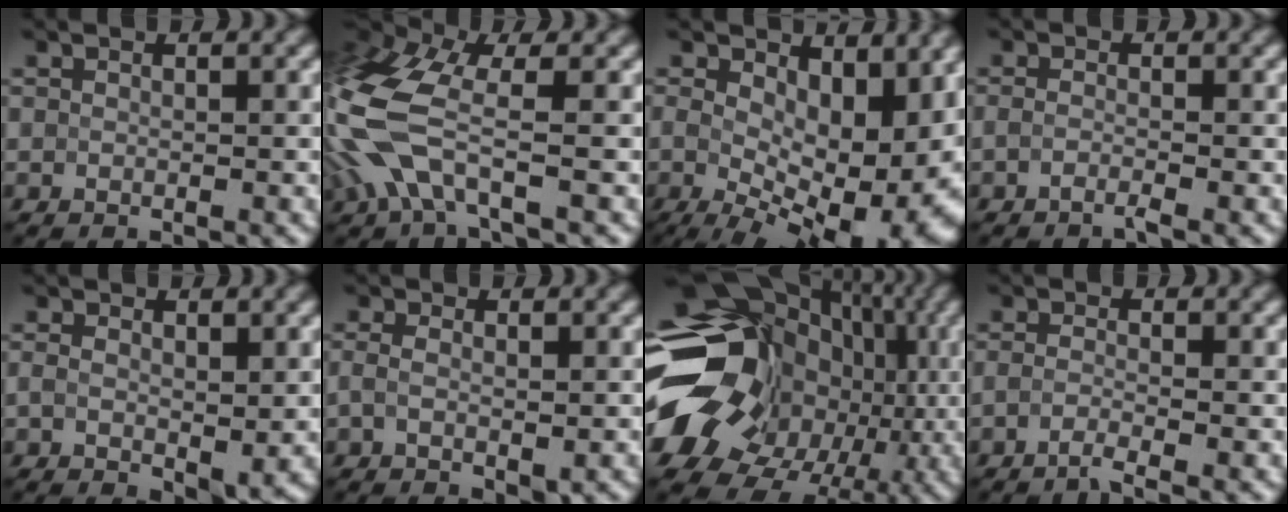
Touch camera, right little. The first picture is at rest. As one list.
[{"total": 7.3, "force": [-2.6, 3.0, 6.1], "torque": [-0.156, 0.005, -0.061]}, {"total": 16.4, "force": [-1.0, 8.2, 14.2], "torque": [-0.184, -0.027, 0.014]}, {"total": 1.4, "force": [-1.4, -0.1, 0.4], "torque": [-0.002, -0.001, -0.026]}, {"total": 3.5, "force": [-0.7, 1.9, 2.9], "torque": [-0.057, -0.006, 0.000]}, {"total": 2.2, "force": [-1.0, 0.7, 1.8], "torque": [-0.030, -0.001, -0.009]}, {"total": 19.4, "force": [-3.0, 16.6, 9.6], "torque": [-0.153, 0.001, -0.059]}, {"total": 2.1, "force": [-1.9, 0.1, 0.9], "torque": [-0.008, -0.001, -0.039]}]